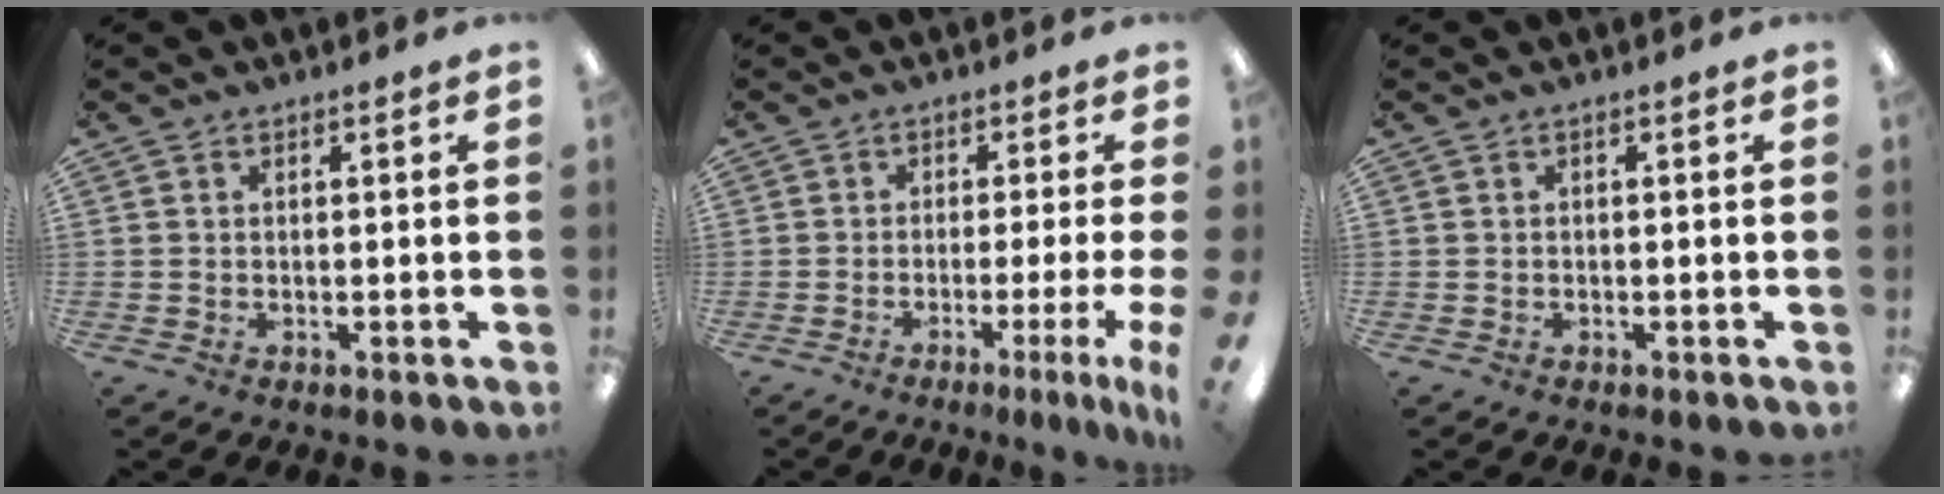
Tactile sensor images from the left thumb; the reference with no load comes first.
{"total": 4.6, "force": [-2.0, -0.6, 4.1], "torque": [-0.063, -0.014, -0.030]}
{"total": 0.0}